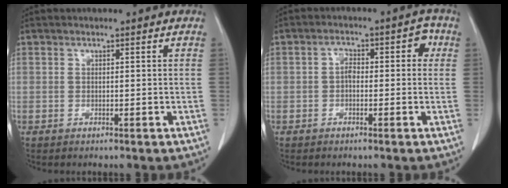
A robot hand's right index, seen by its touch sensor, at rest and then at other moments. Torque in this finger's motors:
{"motor_torque": [0.12, 0.07, 0.06, 0.01]}